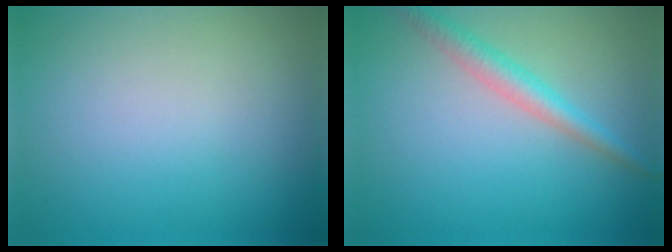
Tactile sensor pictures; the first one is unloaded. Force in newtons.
{"total": 2.7, "press": 2.7, "slide": 0.0}